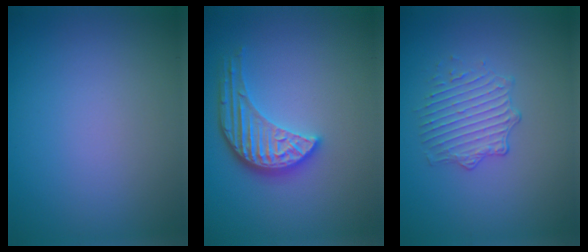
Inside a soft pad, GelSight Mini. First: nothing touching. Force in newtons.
{"total": 4.3, "press": 3.6, "slide": 2.4}
{"total": 2.3, "press": 1.6, "slide": 1.6}